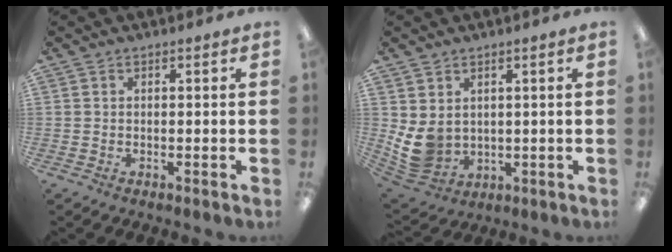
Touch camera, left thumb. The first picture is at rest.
{"total": 8.0, "force": [2.1, 6.3, 4.5], "torque": [-0.120, -0.009, 0.046]}